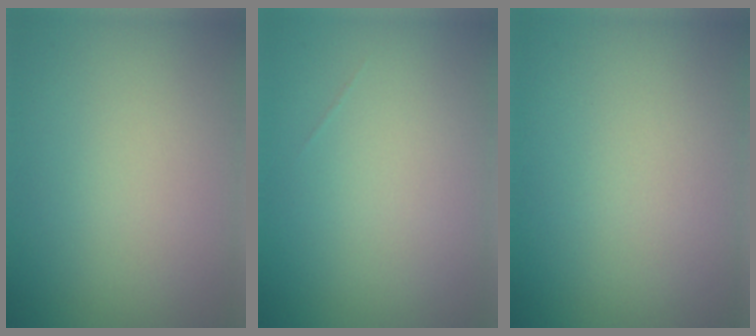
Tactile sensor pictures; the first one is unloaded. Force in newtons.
{"total": 0.0}
{"total": 0.0}